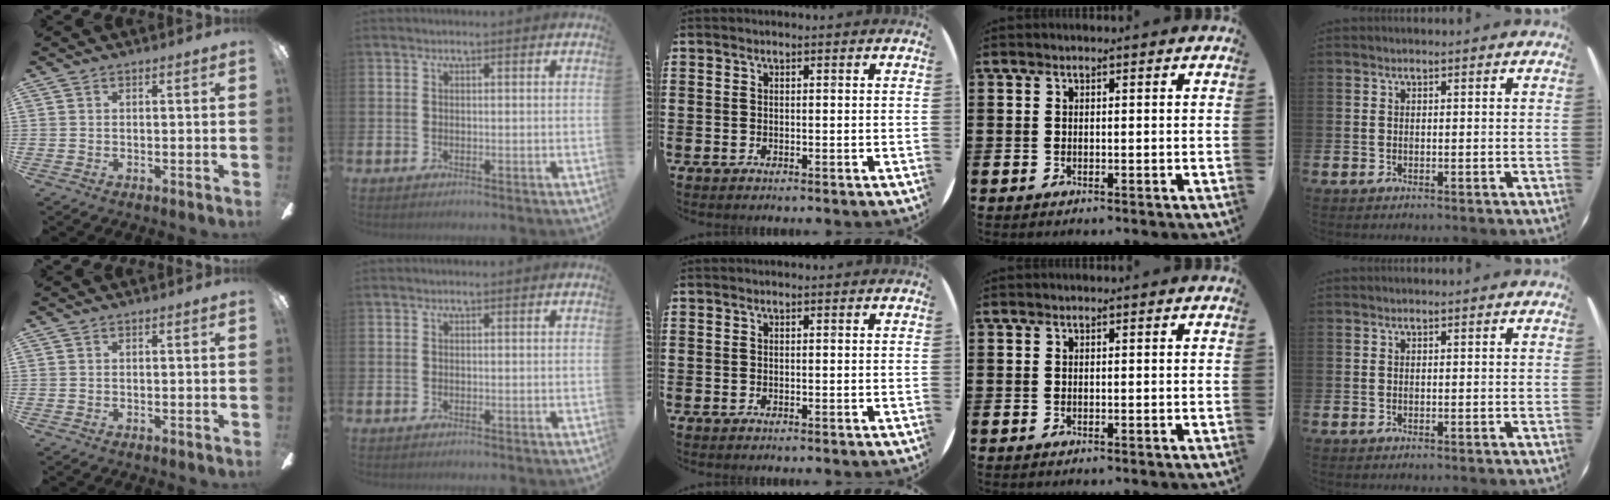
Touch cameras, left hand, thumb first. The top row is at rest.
{}